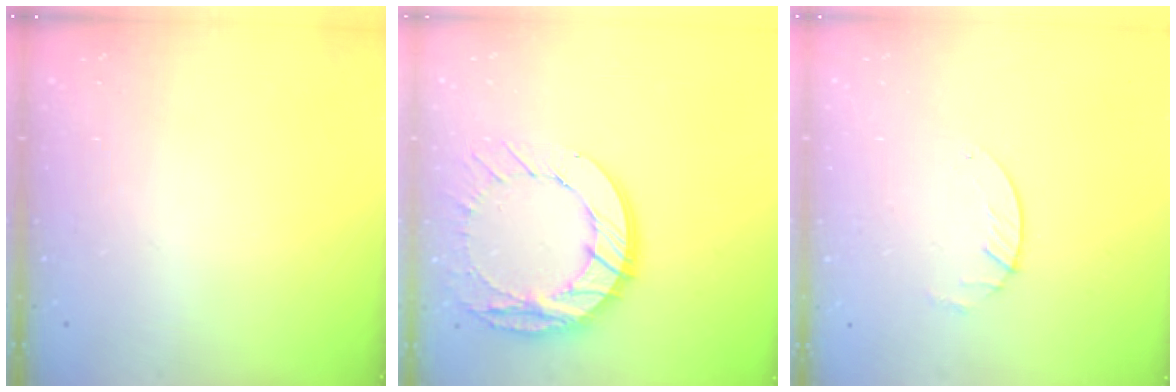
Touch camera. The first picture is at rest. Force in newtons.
{"total": 16.6, "press": 16.6, "slide": 1.5}
{"total": 1.8, "press": 1.8, "slide": 0.2}